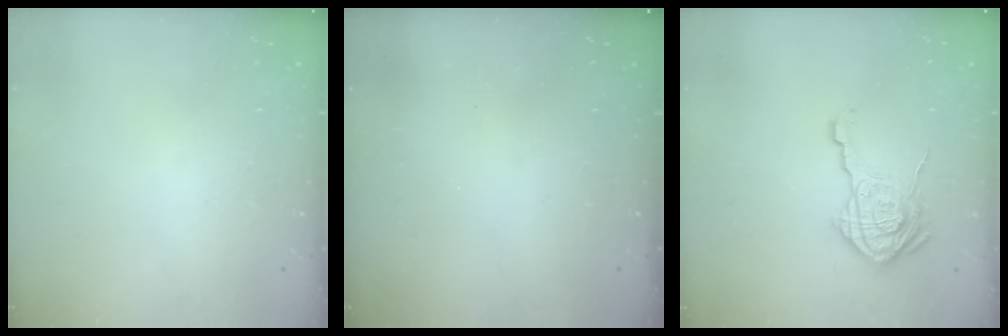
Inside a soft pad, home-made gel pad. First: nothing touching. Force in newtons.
{"total": 2.4, "press": 2.2, "slide": 0.8}
{"total": 17.5, "press": 17.5, "slide": 0.7}